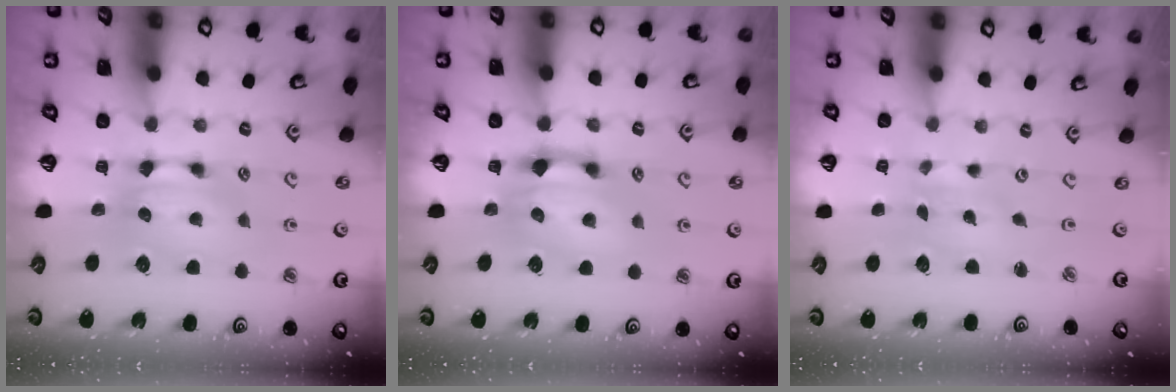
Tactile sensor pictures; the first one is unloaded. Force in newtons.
{"total": 2.1, "press": 1.6, "slide": 1.4}
{"total": 5.4, "press": 5.4, "slide": 0.7}